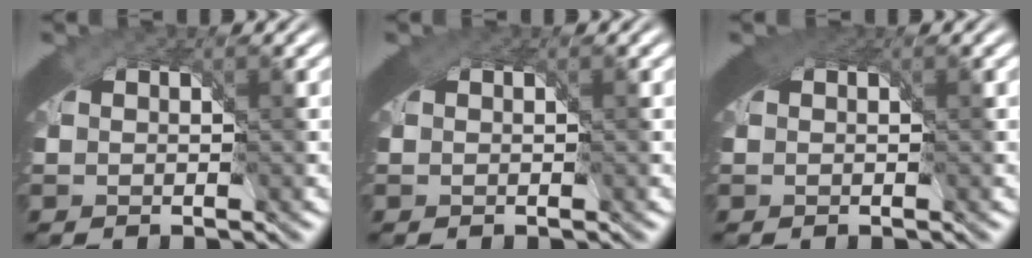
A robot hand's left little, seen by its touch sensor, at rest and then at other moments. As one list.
[{"total": 0.6, "force": [0.2, 0.5, 0.3], "torque": [-0.006, -0.002, 0.002]}, {"total": 1.7, "force": [0.9, 0.9, 1.1], "torque": [-0.017, -0.001, 0.015]}]